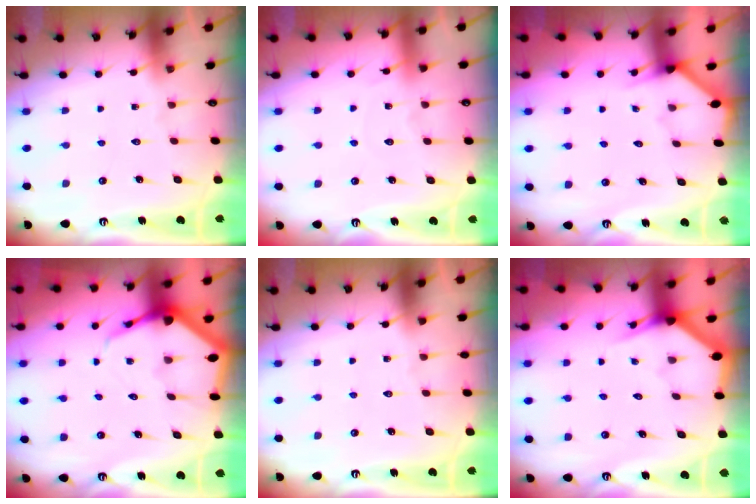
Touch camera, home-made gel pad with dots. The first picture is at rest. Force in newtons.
{"total": 2.8, "press": 2.8, "slide": 0.4}
{"total": 1.9, "press": 1.9, "slide": 0.1}
{"total": 6.0, "press": 5.9, "slide": 0.8}
{"total": 0.0}
{"total": 3.0, "press": 3.0, "slide": 0.1}